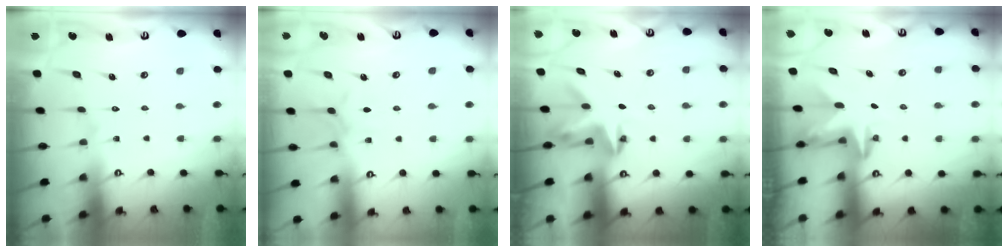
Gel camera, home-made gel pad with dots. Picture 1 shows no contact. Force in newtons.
{"total": 4.6, "press": 4.6, "slide": 0.6}
{"total": 3.9, "press": 3.9, "slide": 0.4}
{"total": 2.7, "press": 2.6, "slide": 0.6}